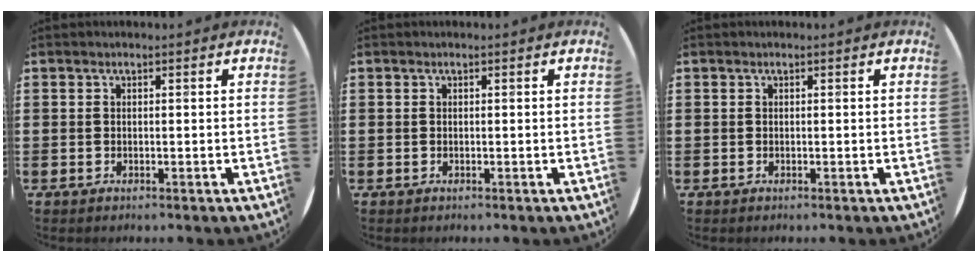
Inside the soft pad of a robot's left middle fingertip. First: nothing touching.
{"total": 0.0}
{"total": 0.0}